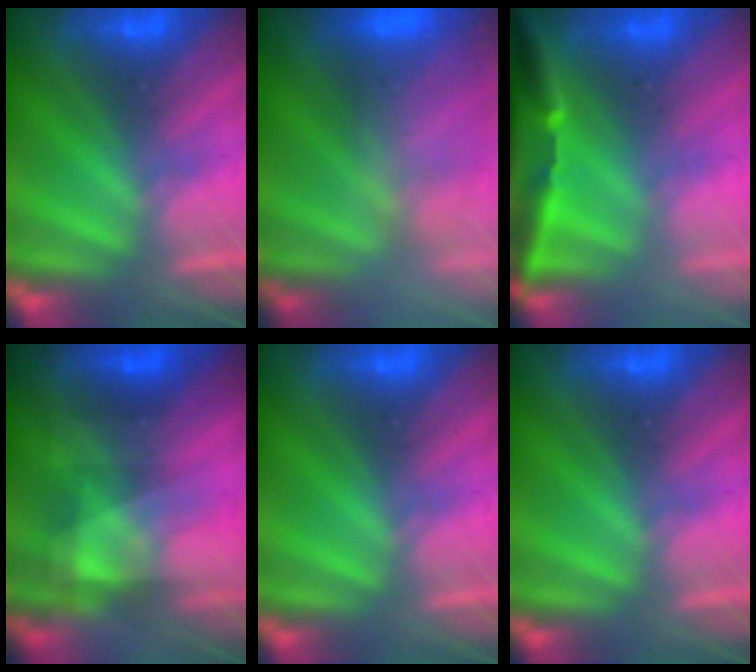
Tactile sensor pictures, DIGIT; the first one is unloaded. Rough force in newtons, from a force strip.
{"total": 7.6}
{"total": 3.7}
{"total": 4.9}
{"total": 0.0}
{"total": 0.0}